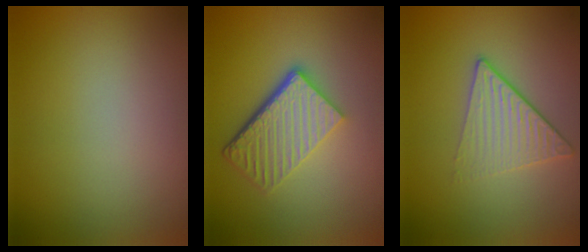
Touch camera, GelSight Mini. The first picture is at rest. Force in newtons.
{"total": 6.1, "press": 4.2, "slide": 4.5}
{"total": 3.4, "press": 2.8, "slide": 1.9}